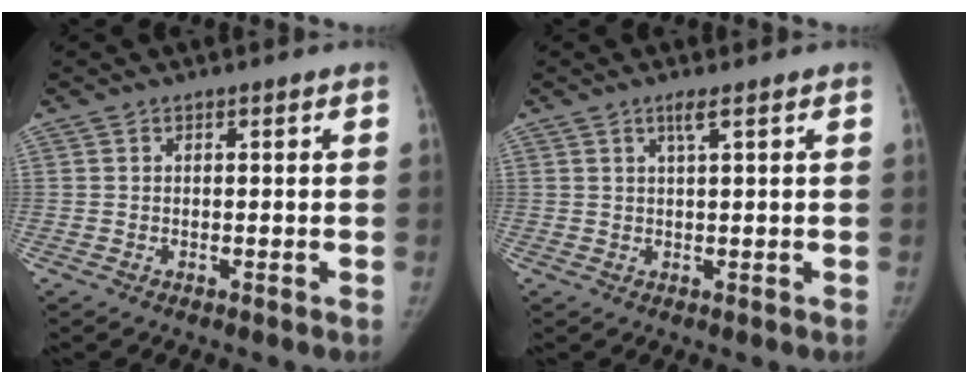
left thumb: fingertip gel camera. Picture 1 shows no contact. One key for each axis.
{"total": 2.1, "fx": 1.2, "fy": 0.1, "fz": 1.8, "tx": -0.041, "ty": -0.003, "tz": 0.025}